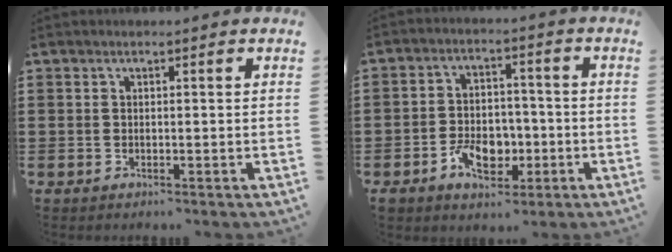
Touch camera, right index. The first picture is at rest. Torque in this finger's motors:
{"motor_torque": [1.82, 0.31, 0.27, 0.14]}